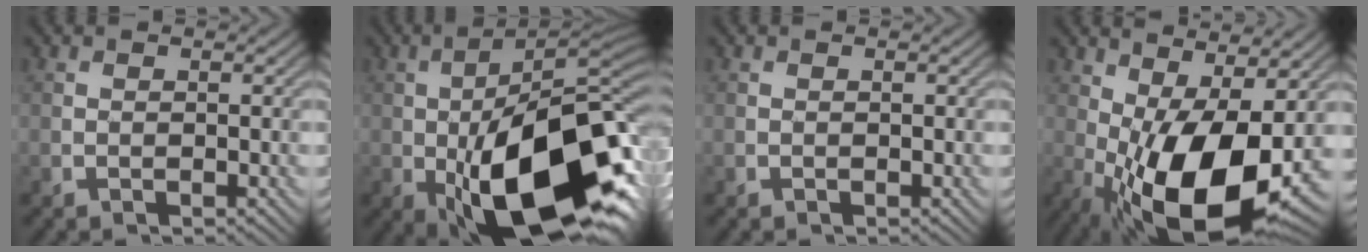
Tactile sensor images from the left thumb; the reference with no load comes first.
{"total": 19.0, "force": [-5.2, 8.9, 16.0], "torque": [-0.243, -0.020, -0.081]}
{"total": 0.0}
{"total": 15.1, "force": [-1.9, 6.6, 13.4], "torque": [-0.232, -0.021, -0.023]}